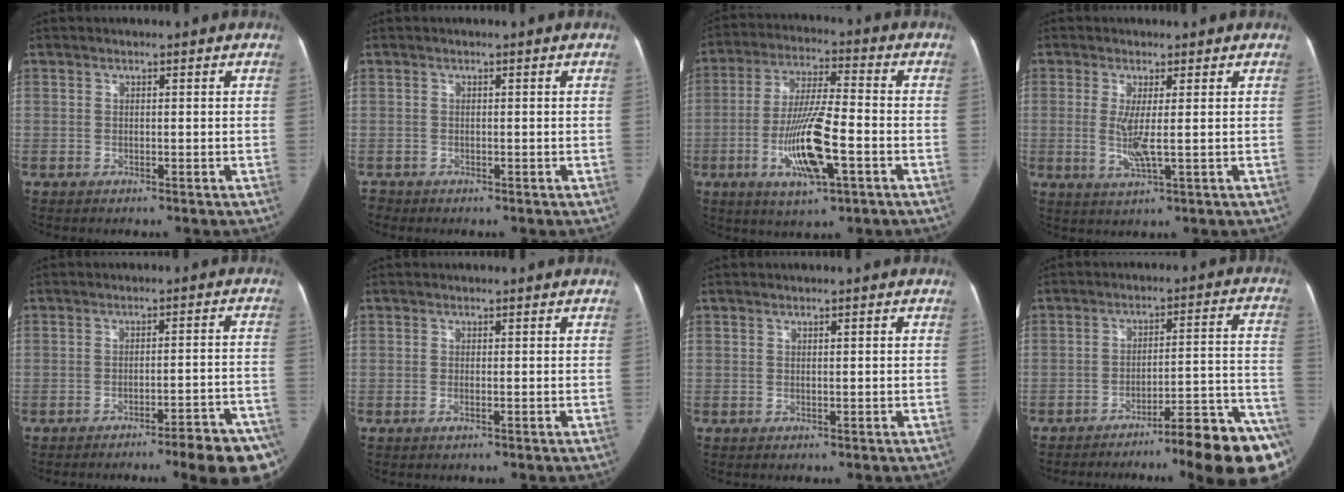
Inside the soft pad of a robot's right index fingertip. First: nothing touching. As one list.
[{"total": 1.7, "force": [-1.1, 1.2, 0.0], "torque": [-0.003, 0.002, -0.020]}, {"total": 13.0, "force": [-4.2, 2.4, 12.1], "torque": [-0.238, -0.005, -0.072]}, {"total": 4.4, "force": [-0.1, 0.4, 4.4], "torque": [-0.092, -0.009, 0.002]}, {"total": 11.7, "force": [-8.8, 1.1, 7.6], "torque": [-0.046, 0.034, -0.114]}, {"total": 1.0, "force": [-0.5, 0.4, 0.8], "torque": [-0.015, 0.000, -0.007]}, {"total": 0.6, "force": [0.0, 0.2, 0.6], "torque": [-0.014, 0.006, 0.003]}, {"total": 17.4, "force": [-12.7, -0.1, 11.9], "torque": [-0.080, 0.036, -0.186]}]